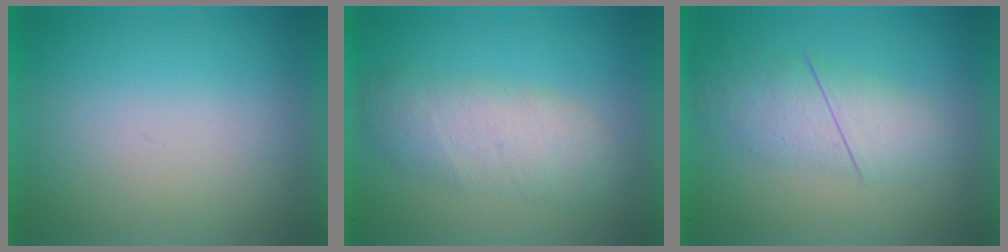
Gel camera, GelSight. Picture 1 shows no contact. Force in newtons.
{"total": 3.3}
{"total": 2.8}